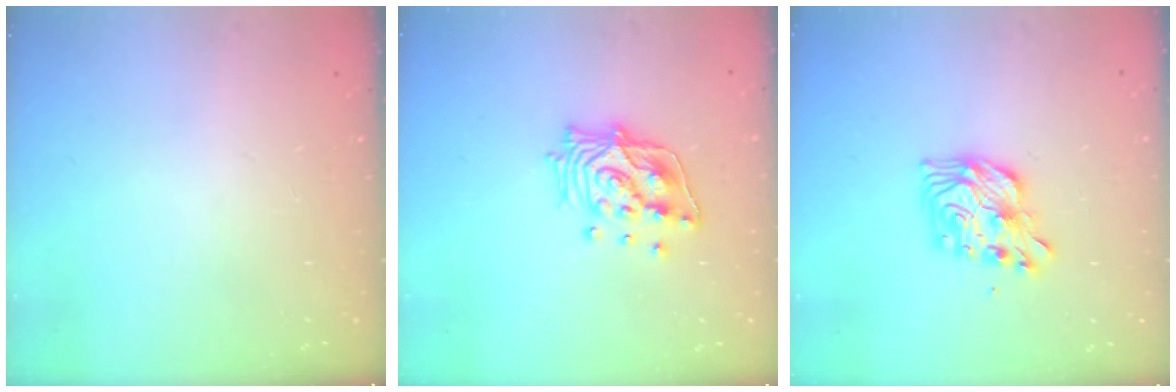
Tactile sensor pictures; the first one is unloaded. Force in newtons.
{"total": 15.2, "press": 15.1, "slide": 2.0}
{"total": 10.5, "press": 10.5, "slide": 1.0}